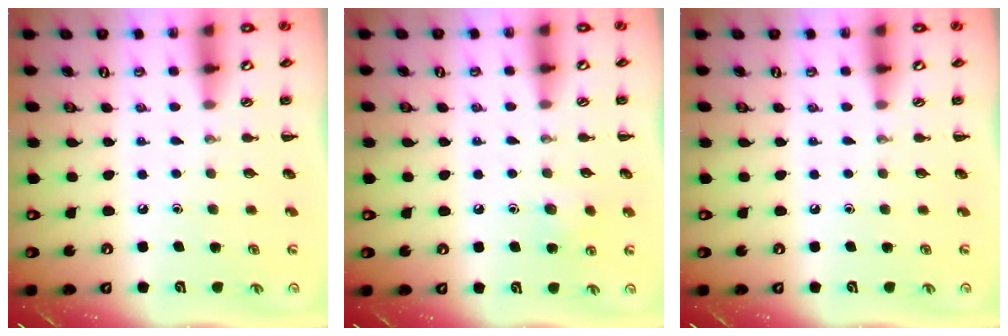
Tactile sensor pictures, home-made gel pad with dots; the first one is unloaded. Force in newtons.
{"total": 6.1, "press": 5.8, "slide": 1.8}
{"total": 0.0}